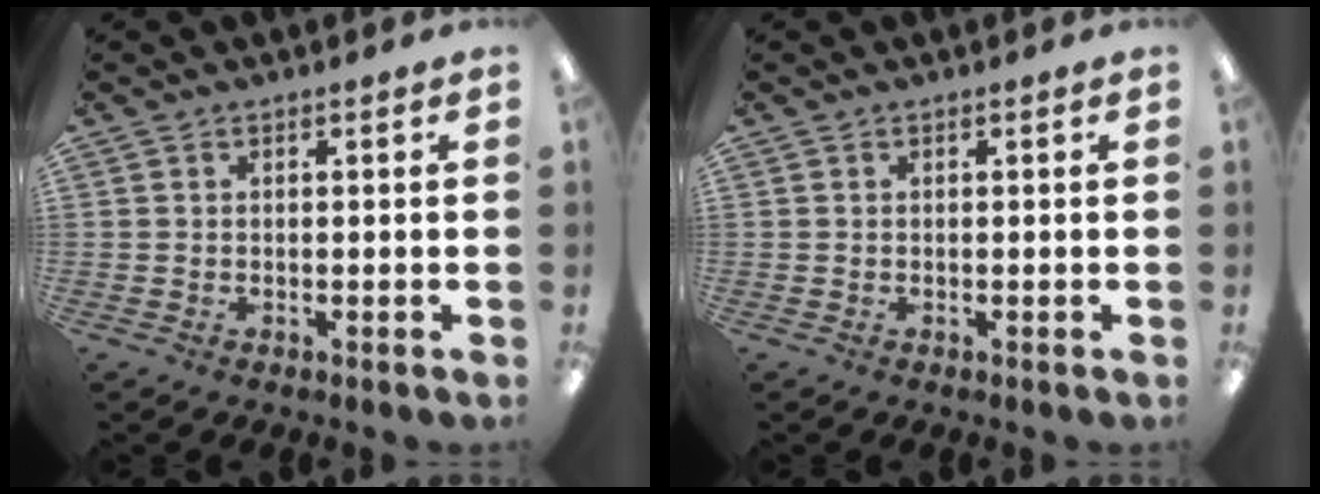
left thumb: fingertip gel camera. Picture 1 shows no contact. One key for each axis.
{"total": 0.0}